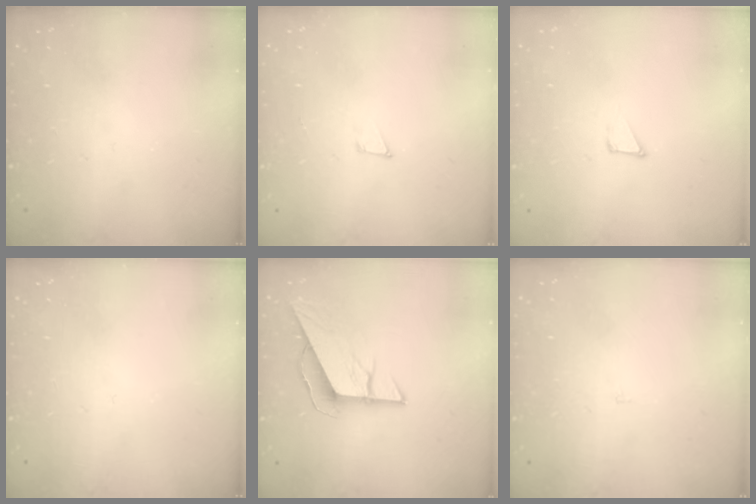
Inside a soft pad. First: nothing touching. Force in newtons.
{"total": 3.2, "press": 3.2, "slide": 0.2}
{"total": 1.2, "press": 1.2, "slide": 0.0}
{"total": 0.0}
{"total": 8.0, "press": 8.0, "slide": 0.5}
{"total": 1.8, "press": 1.8, "slide": 0.1}